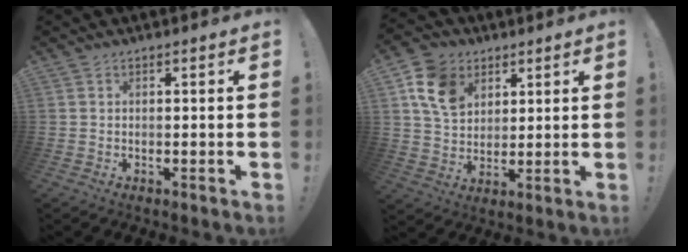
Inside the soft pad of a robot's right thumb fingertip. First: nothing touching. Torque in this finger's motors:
{"motor_torque": [0.05, 0.12, 0.32, 0.24, 0.05]}